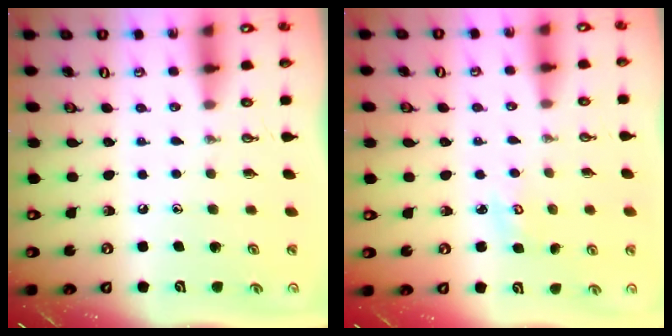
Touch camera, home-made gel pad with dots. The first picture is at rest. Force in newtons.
{"total": 2.3, "press": 2.3, "slide": 0.2}